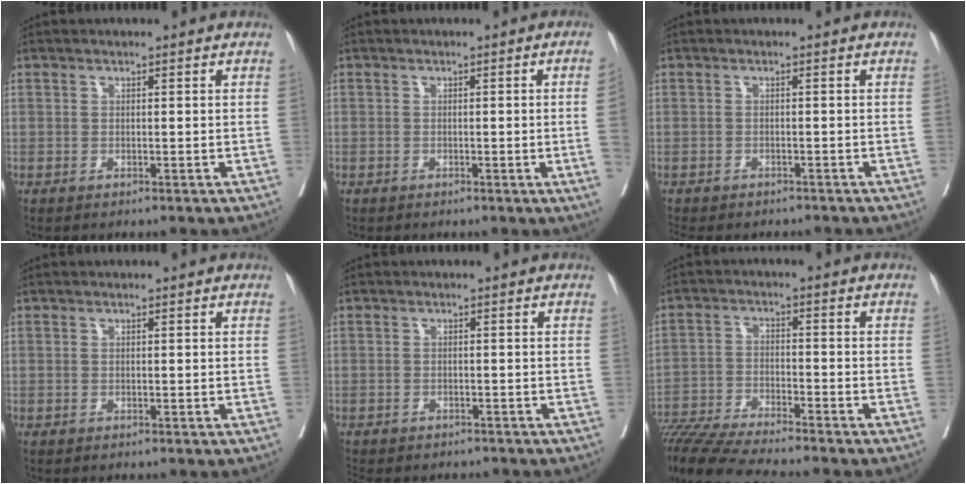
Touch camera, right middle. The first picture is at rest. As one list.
[{"total": 2.5, "force": [-0.4, -0.8, 2.3], "torque": [-0.027, -0.004, -0.004]}, {"total": 7.5, "force": [-6.6, 2.8, 2.3], "torque": [-0.039, -0.007, -0.085]}, {"total": 0.0}, {"total": 7.6, "force": [-6.7, 3.1, 2.1], "torque": [-0.041, -0.008, -0.086]}, {"total": 12.8, "force": [-11.6, -0.3, 5.5], "torque": [-0.091, -0.022, -0.198]}]